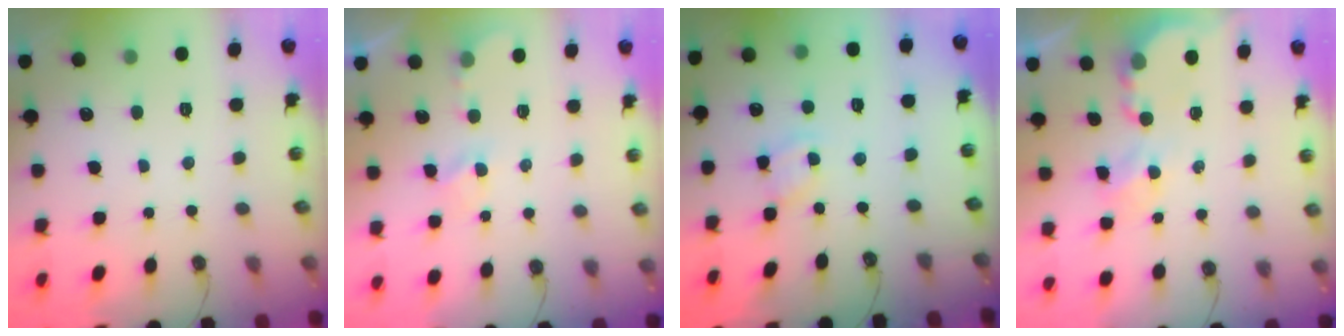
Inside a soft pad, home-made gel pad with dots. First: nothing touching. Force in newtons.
{"total": 3.4, "press": 3.4, "slide": 0.5}
{"total": 2.1, "press": 2.1, "slide": 0.3}
{"total": 3.9, "press": 3.9, "slide": 0.2}